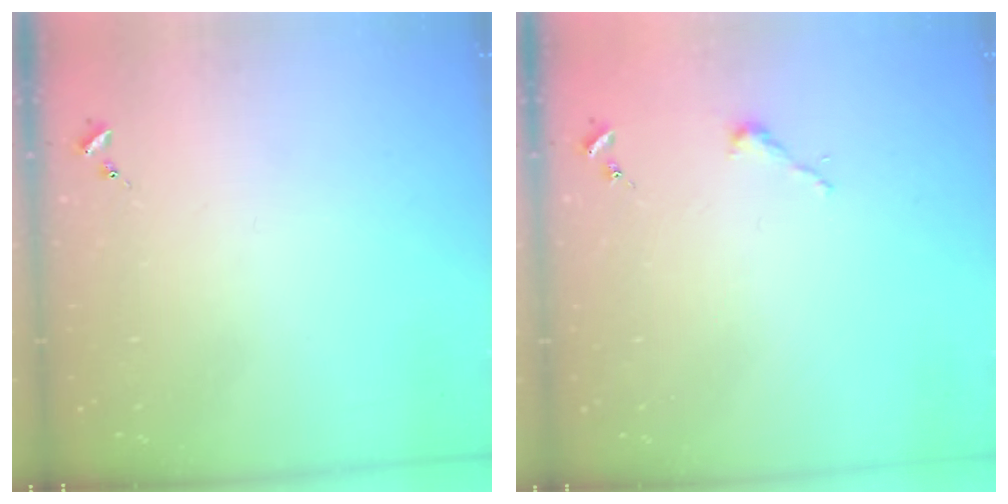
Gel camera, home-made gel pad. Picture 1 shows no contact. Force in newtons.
{"total": 2.5, "press": 2.5, "slide": 0.2}